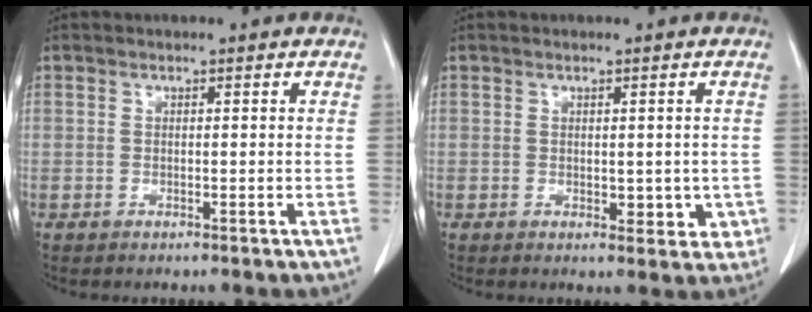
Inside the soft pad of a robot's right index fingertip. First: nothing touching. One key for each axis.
{"total": 3.8, "fx": -0.3, "fy": 2.4, "fz": 2.9, "tx": -0.018, "ty": -0.004, "tz": 0.002}